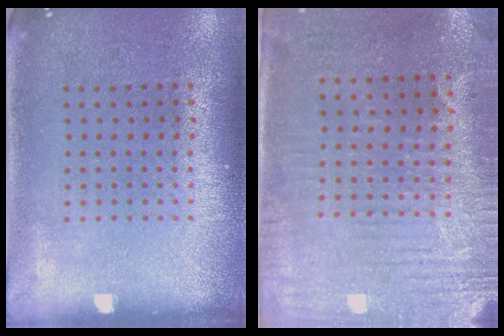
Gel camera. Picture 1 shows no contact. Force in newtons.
{"total": 3.1, "press": 2.6, "slide": 1.7}